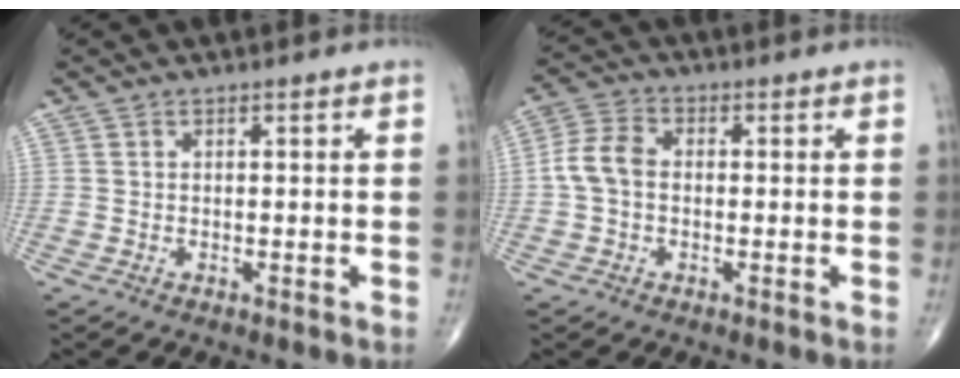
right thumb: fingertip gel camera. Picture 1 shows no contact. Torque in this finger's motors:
{"motor_torque": [-0.06, 0.12, 0.21, -0.05, 0.03]}